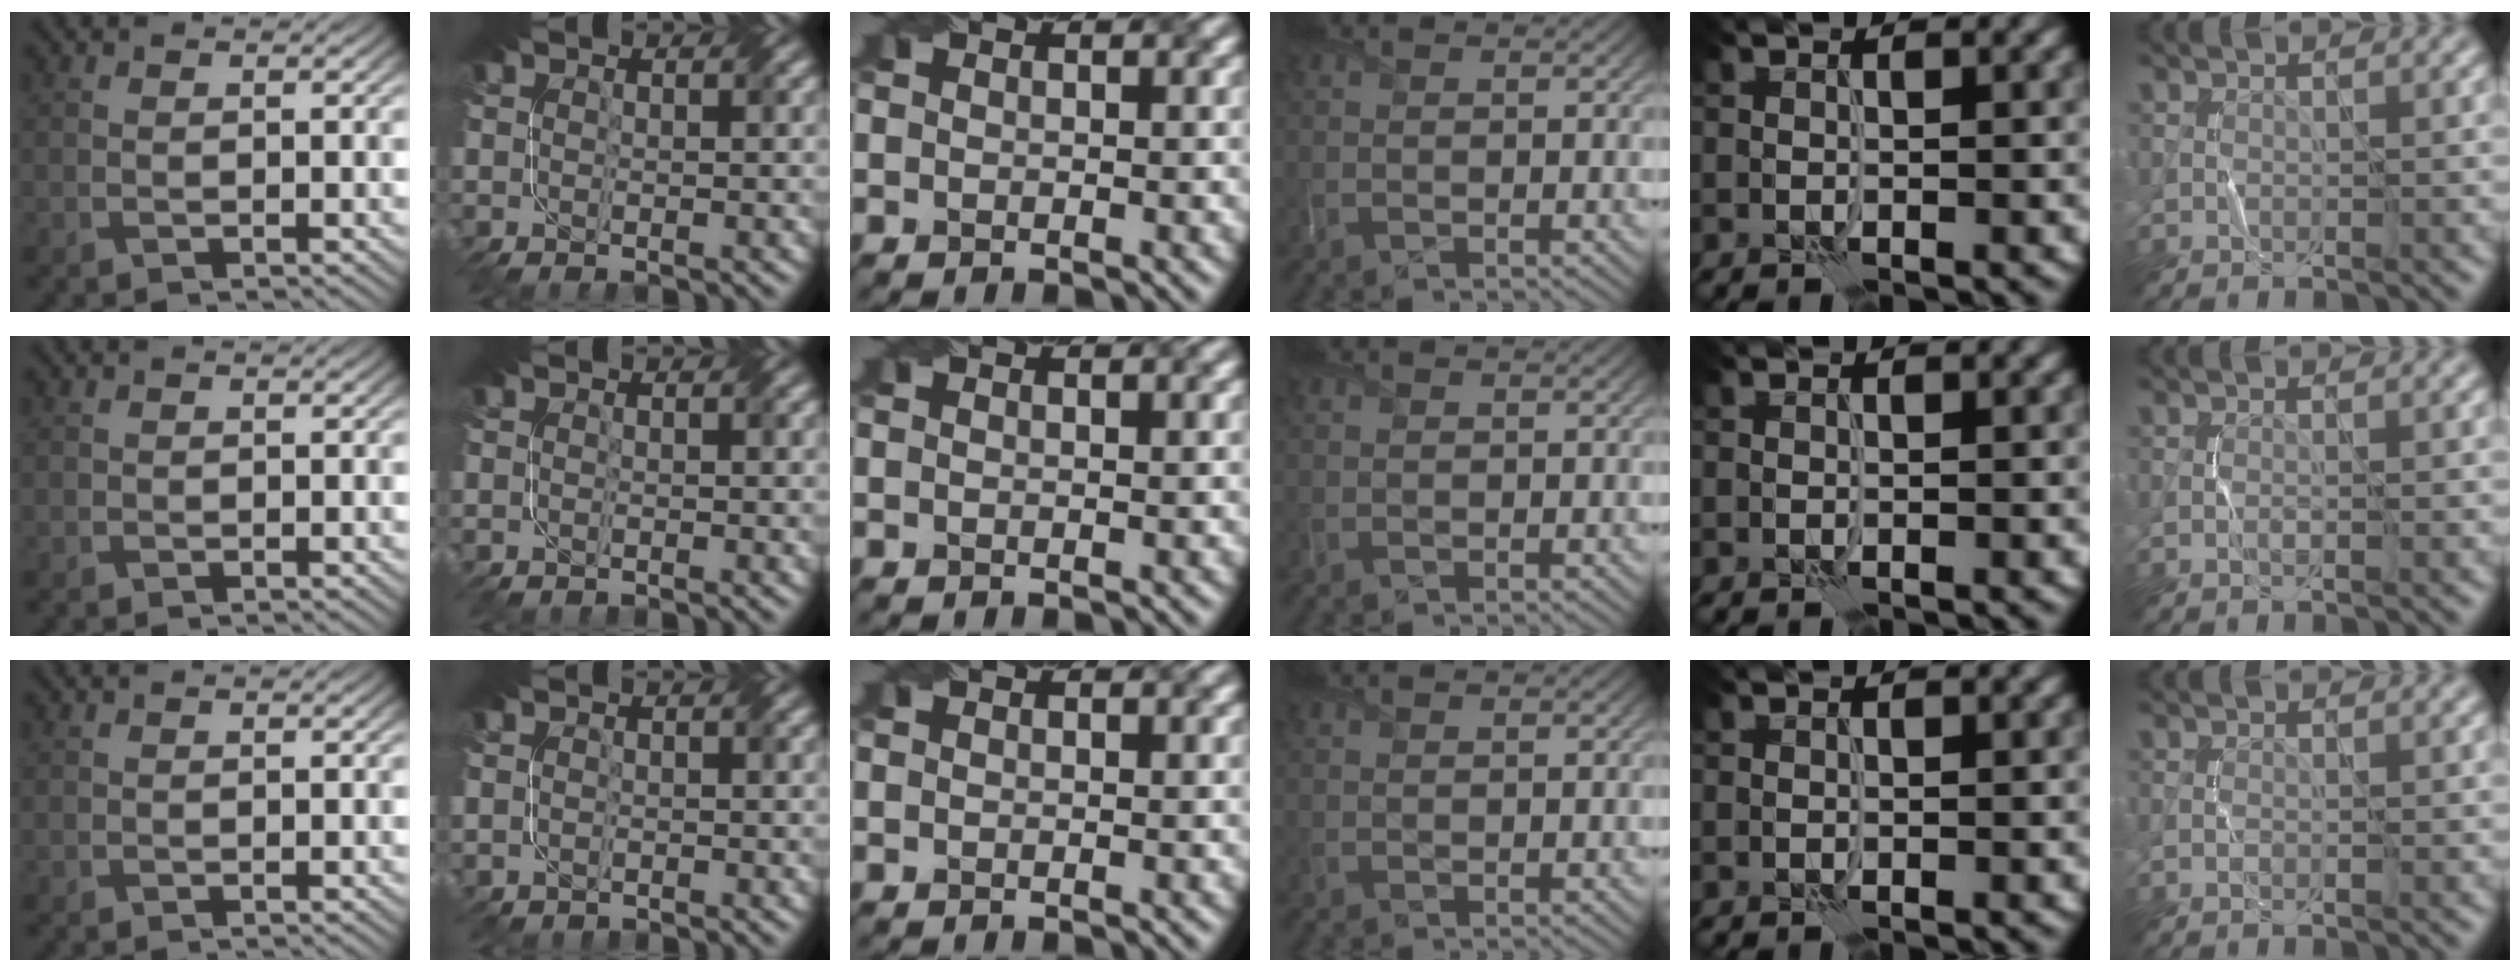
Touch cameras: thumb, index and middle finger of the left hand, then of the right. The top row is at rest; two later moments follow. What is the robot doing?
{"motion": "fold", "object": "netting"}